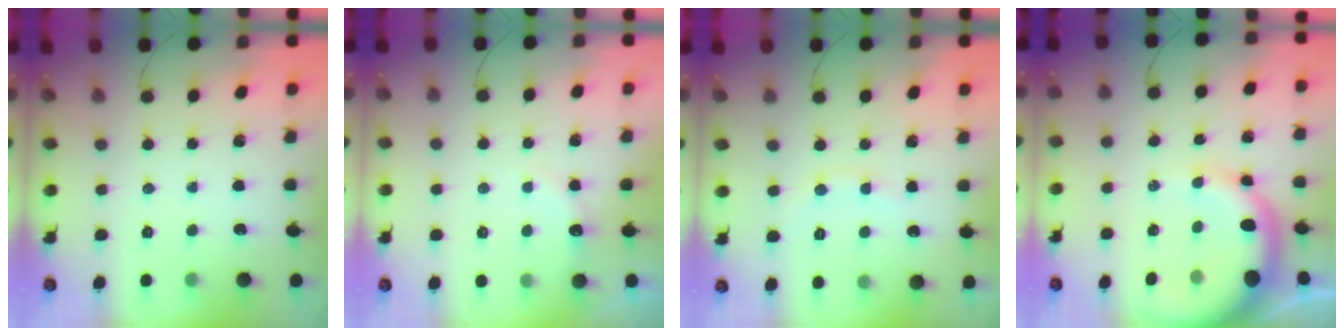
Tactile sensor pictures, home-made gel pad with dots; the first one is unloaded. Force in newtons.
{"total": 6.1, "press": 6.0, "slide": 1.3}
{"total": 8.3, "press": 8.2, "slide": 1.4}
{"total": 13.0, "press": 12.7, "slide": 2.4}